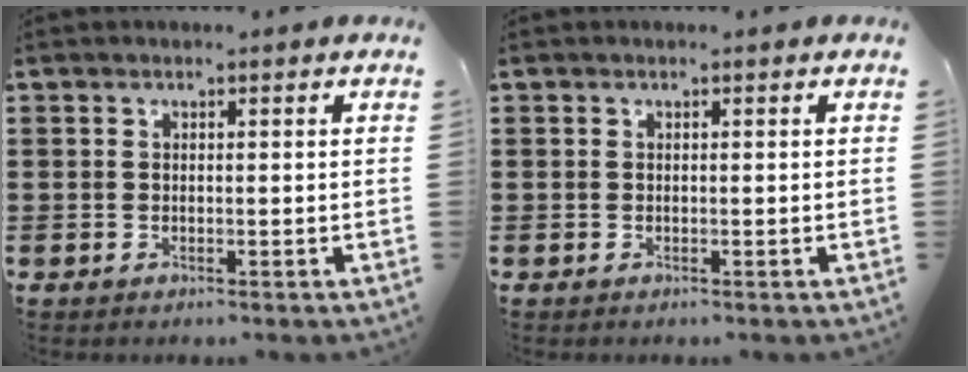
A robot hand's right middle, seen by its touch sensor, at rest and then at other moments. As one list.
[{"total": 0.0}]